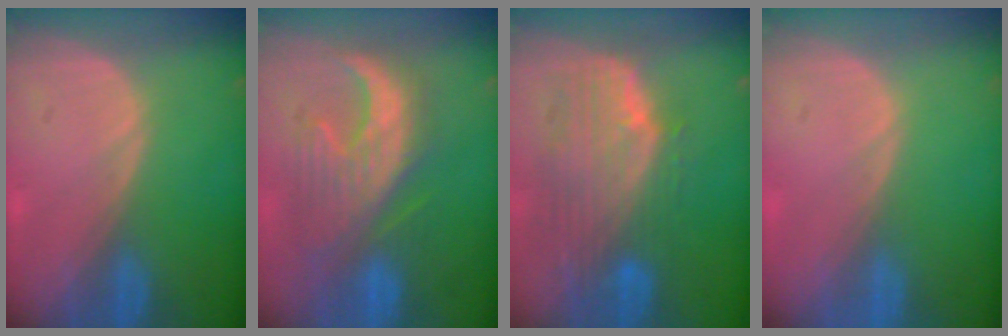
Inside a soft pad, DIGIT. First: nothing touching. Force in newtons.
{"total": 10.0, "press": 9.8, "slide": 1.9}
{"total": 9.9, "press": 8.8, "slide": 4.5}
{"total": 0.0}